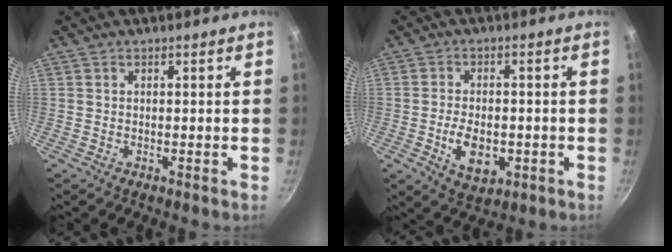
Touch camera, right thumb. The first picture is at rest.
{"total": 8.4, "force": [-2.1, 5.1, 6.3], "torque": [-0.094, 0.003, -0.029]}